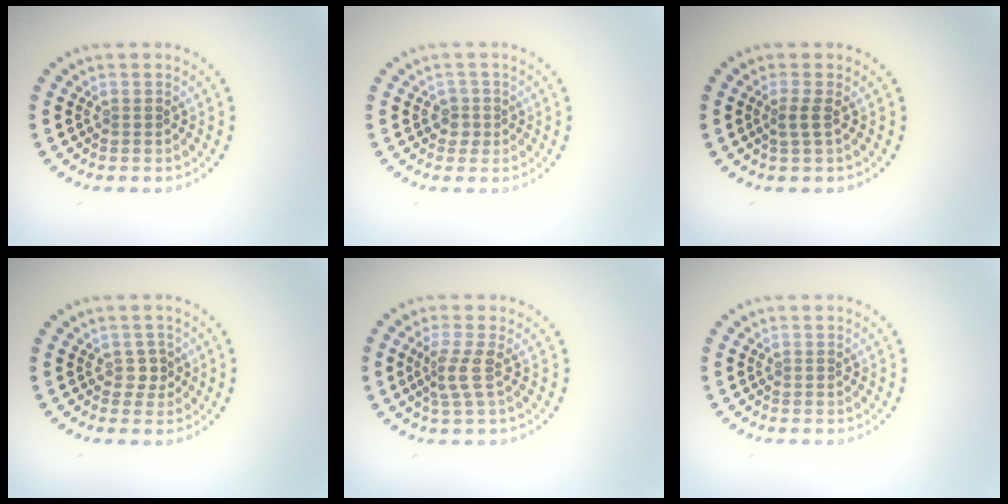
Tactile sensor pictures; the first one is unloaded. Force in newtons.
{"total": 1.5, "press": 1.2, "slide": 0.9}
{"total": 1.4, "press": 1.0, "slide": 1.0}
{"total": 1.1, "press": 0.8, "slide": 0.8}
{"total": 2.3, "press": 1.6, "slide": 1.7}
{"total": 0.0}